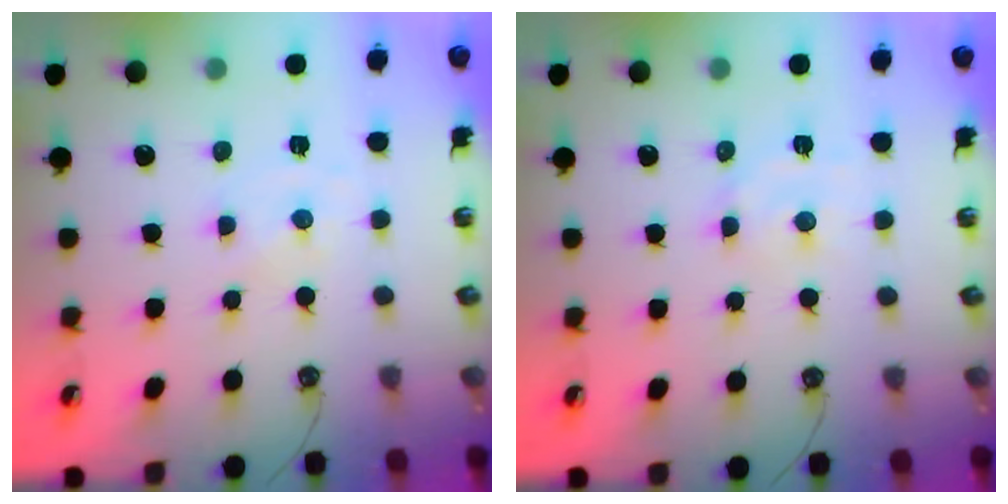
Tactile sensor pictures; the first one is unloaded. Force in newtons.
{"total": 4.1, "press": 4.1, "slide": 0.2}